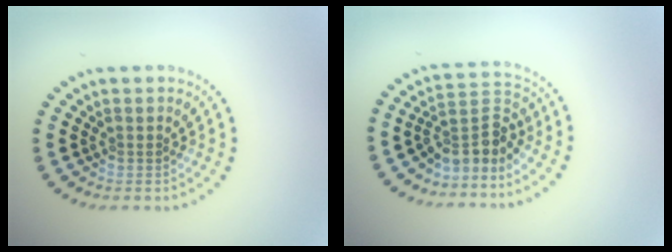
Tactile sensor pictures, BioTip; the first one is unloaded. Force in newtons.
{"total": 3.5, "press": 2.4, "slide": 2.5}